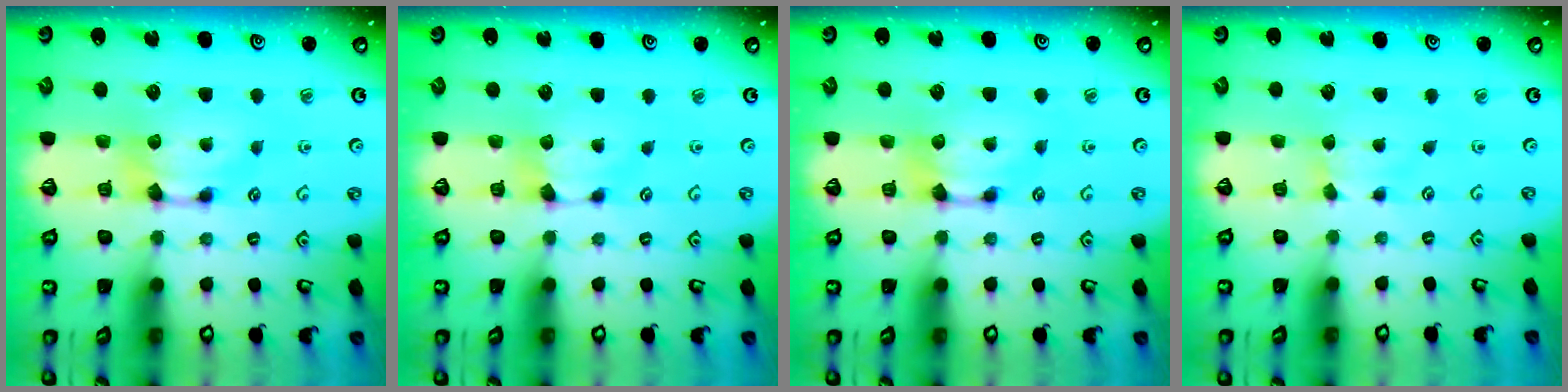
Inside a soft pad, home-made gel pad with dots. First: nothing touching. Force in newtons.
{"total": 0.0}
{"total": 0.5, "press": 0.3, "slide": 0.4}
{"total": 1.1, "press": 1.0, "slide": 0.6}